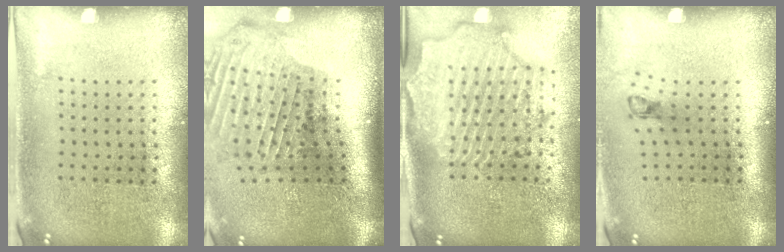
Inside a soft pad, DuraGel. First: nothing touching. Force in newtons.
{"total": 2.9, "press": 2.1, "slide": 2.0}
{"total": 2.9, "press": 2.5, "slide": 1.4}
{"total": 0.7, "press": 0.3, "slide": 0.6}